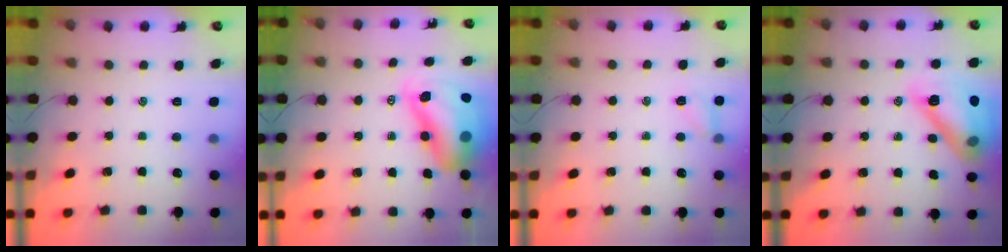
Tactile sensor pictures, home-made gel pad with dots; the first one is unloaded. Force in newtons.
{"total": 17.5, "press": 16.9, "slide": 4.7}
{"total": 4.2, "press": 4.0, "slide": 1.1}
{"total": 18.1, "press": 18.0, "slide": 1.5}